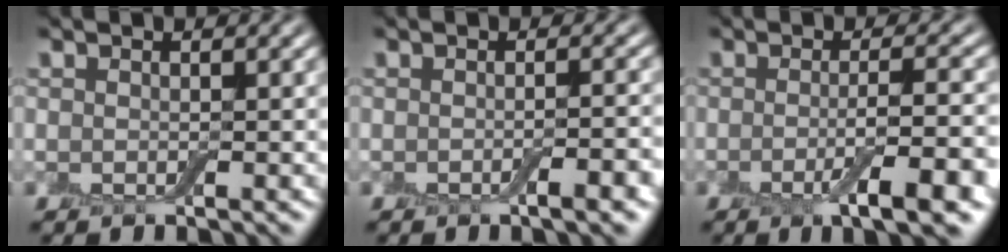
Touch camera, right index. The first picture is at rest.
{"total": 2.7, "force": [-1.1, 0.6, 2.4], "torque": [-0.027, 0.003, -0.018]}
{"total": 6.1, "force": [-2.1, 1.3, 5.6], "torque": [-0.084, 0.001, -0.036]}